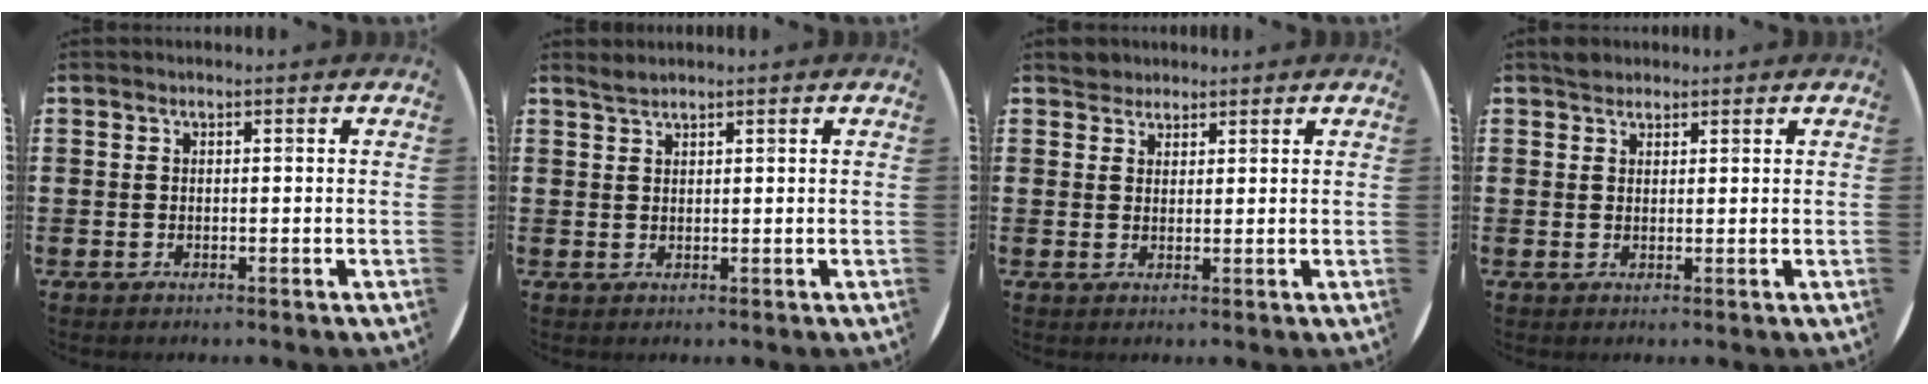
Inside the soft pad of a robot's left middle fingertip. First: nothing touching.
{"total": 1.3, "force": [1.3, 0.0, 0.1], "torque": [-0.002, 0.002, 0.023]}
{"total": 2.2, "force": [2.0, 0.9, -0.2], "torque": [0.008, 0.002, 0.039]}
{"total": 1.6, "force": [1.5, 0.7, 0.0], "torque": [0.006, 0.002, 0.028]}